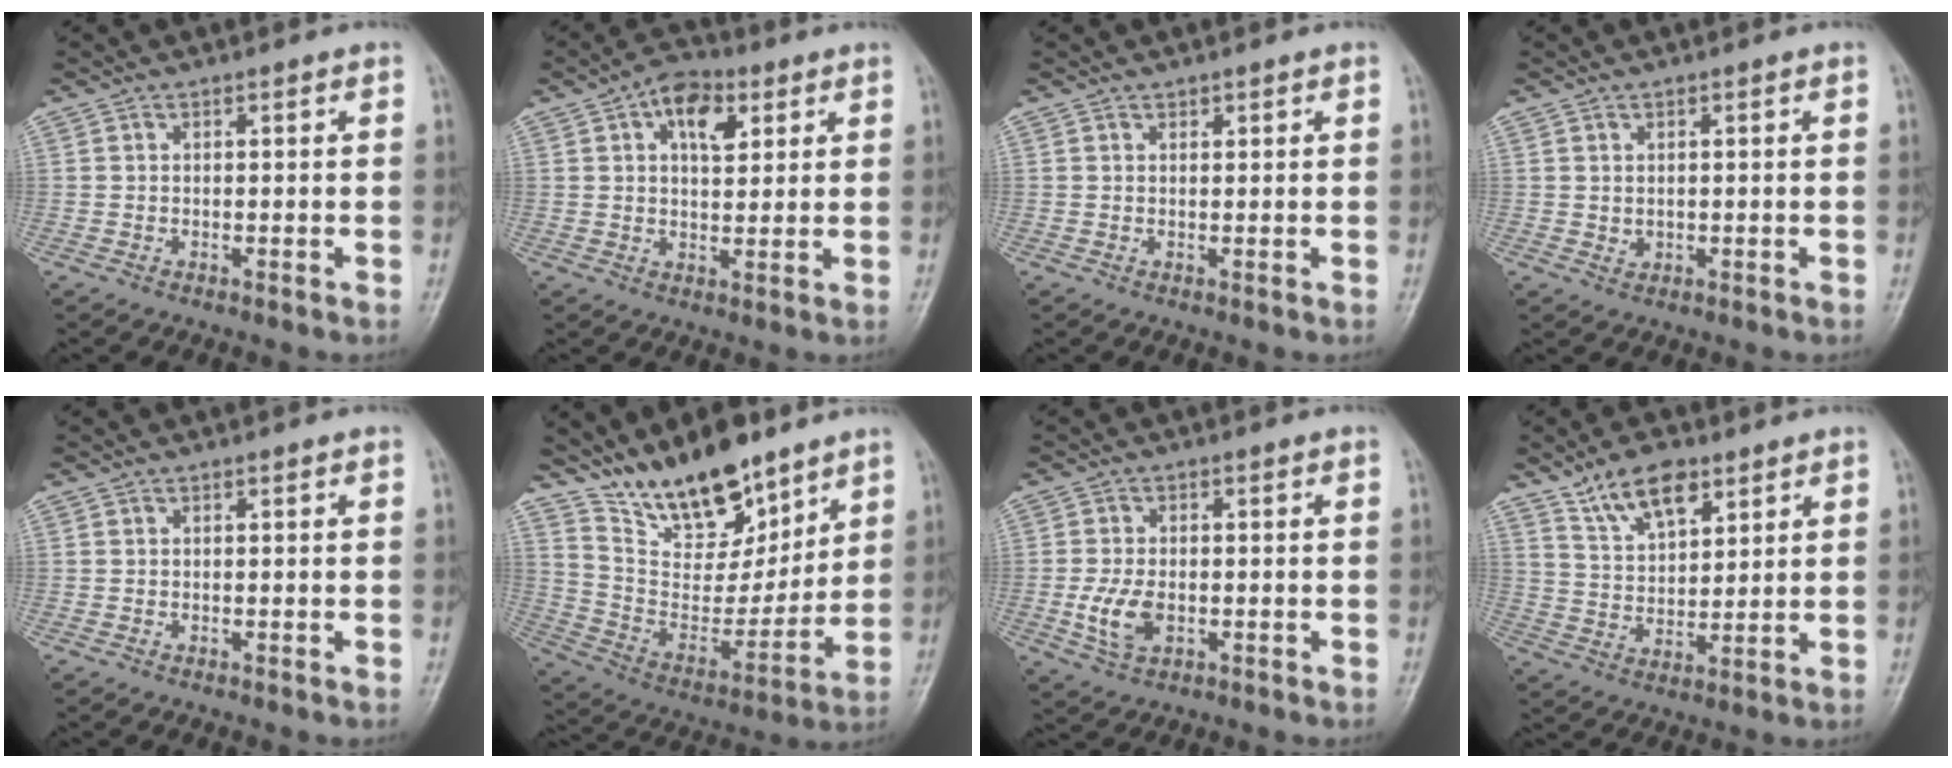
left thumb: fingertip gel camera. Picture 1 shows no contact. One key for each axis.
{"total": 8.3, "fx": 3.4, "fy": 4.8, "fz": 5.9, "tx": -0.067, "ty": -0.003, "tz": 0.047}
{"total": 0.6, "fx": 0.5, "fy": 0.3, "fz": 0.2, "tx": 0.002, "ty": -0.003, "tz": 0.007}
{"total": 1.2, "fx": 0.3, "fy": 1.0, "fz": 0.6, "tx": -0.007, "ty": -0.003, "tz": 0.009}
{"total": 0.0}
{"total": 18.2, "fx": 13.8, "fy": 7.7, "fz": 9.0, "tx": -0.098, "ty": -0.081, "tz": 0.251}
{"total": 5.9, "fx": -1.2, "fy": 3.6, "fz": 4.5, "tx": -0.092, "ty": -0.001, "tz": -0.020}
{"total": 9.6, "fx": 6.2, "fy": 4.5, "fz": 5.7, "tx": -0.079, "ty": -0.032, "tz": 0.119}